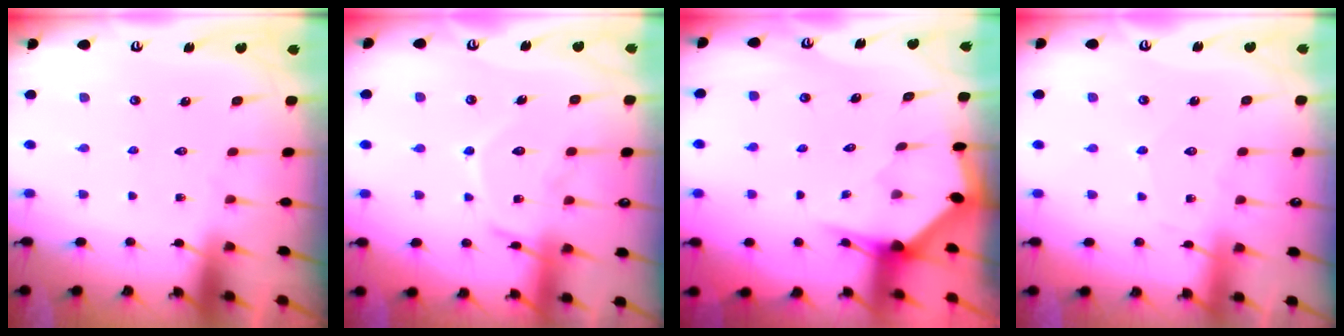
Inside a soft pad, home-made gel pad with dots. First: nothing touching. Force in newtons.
{"total": 14.1, "press": 14.0, "slide": 1.3}
{"total": 3.0, "press": 3.0, "slide": 0.2}
{"total": 3.6, "press": 3.6, "slide": 0.5}